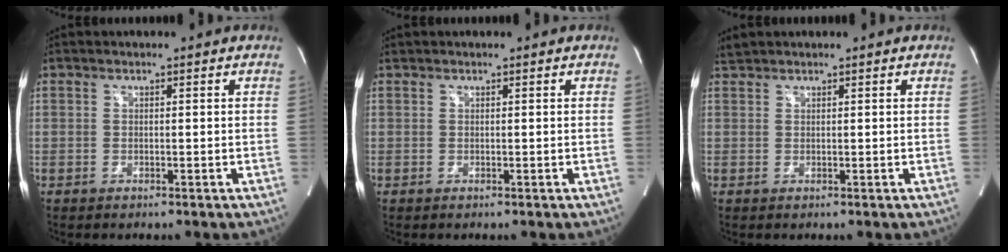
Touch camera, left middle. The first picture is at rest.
{"total": 0.0}
{"total": 1.1, "force": [1.1, 0.0, -0.1], "torque": [-0.006, 0.010, 0.028]}